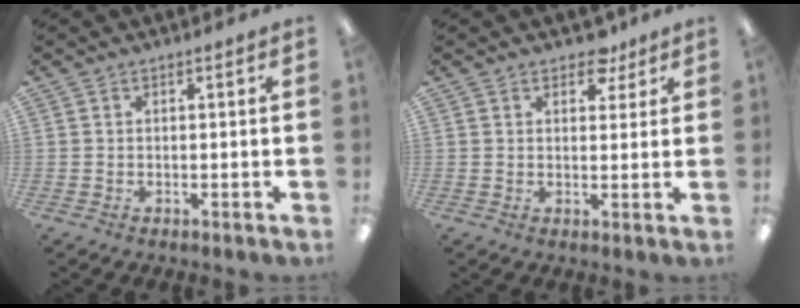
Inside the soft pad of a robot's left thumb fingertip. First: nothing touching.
{"total": 4.7, "force": [3.4, 2.6, 2.0], "torque": [-0.007, -0.016, 0.054]}